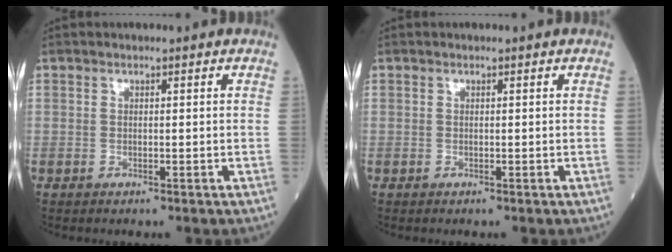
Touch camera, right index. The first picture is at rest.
{"total": 0.0}